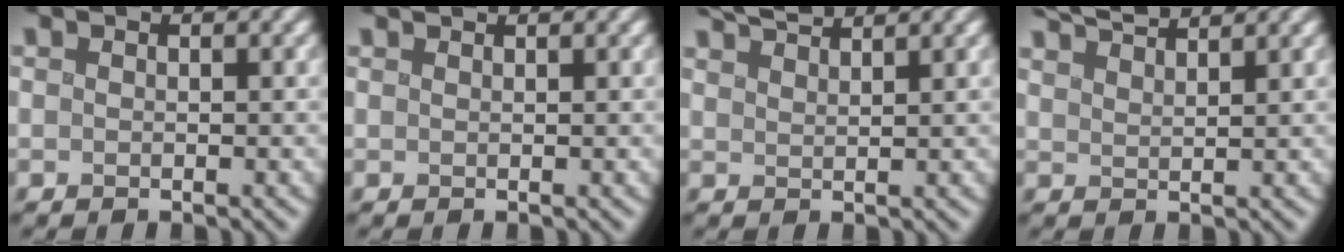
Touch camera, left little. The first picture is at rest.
{"total": 1.3, "force": [1.1, 0.4, 0.4], "torque": [0.007, 0.001, 0.003]}
{"total": 3.5, "force": [3.3, 0.2, 1.2], "torque": [-0.012, 0.011, 0.057]}
{"total": 4.4, "force": [4.0, 0.5, 1.6], "torque": [-0.024, 0.017, 0.064]}